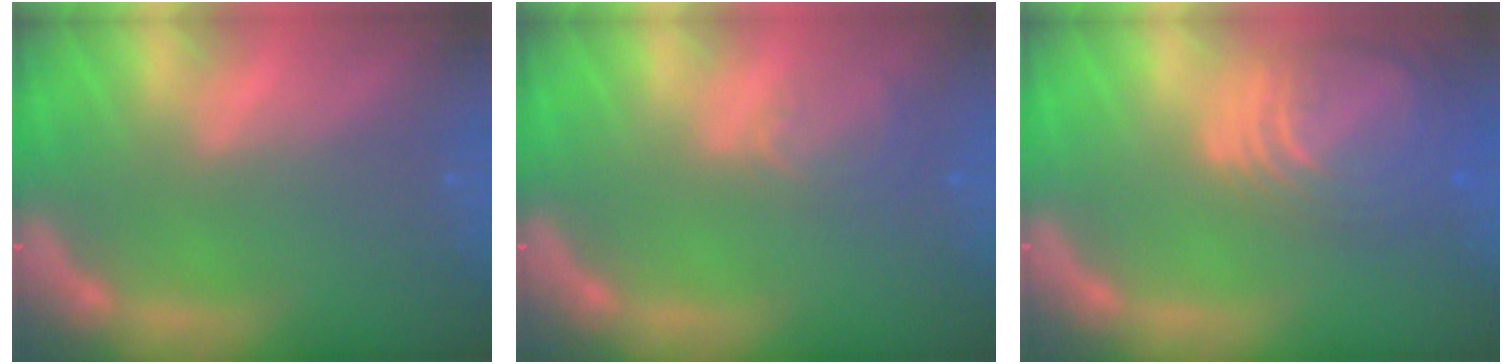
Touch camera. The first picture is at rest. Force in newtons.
{"total": 2.5}
{"total": 10.0}